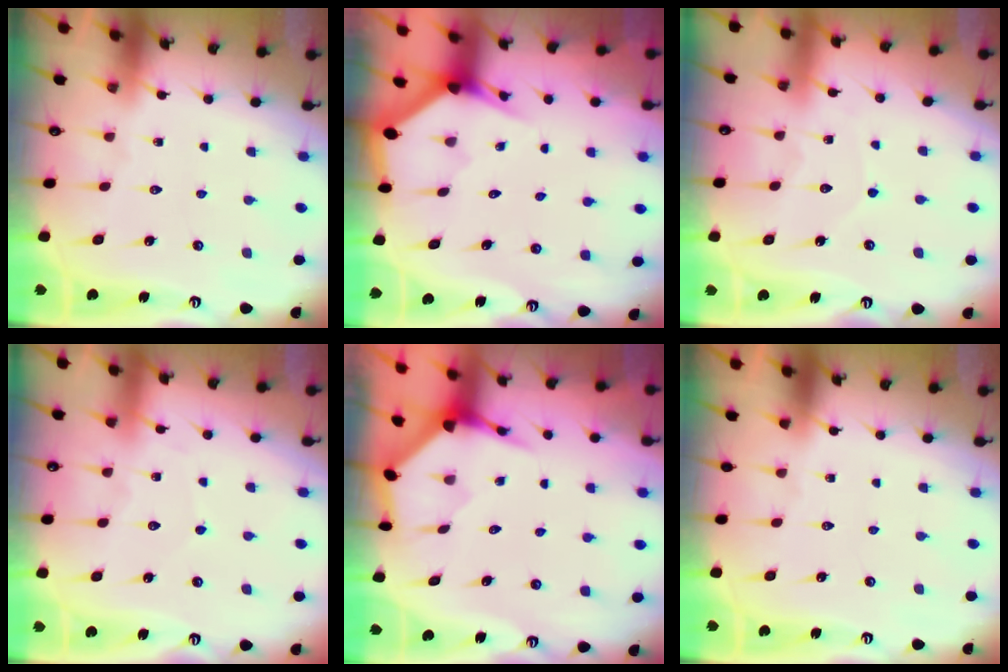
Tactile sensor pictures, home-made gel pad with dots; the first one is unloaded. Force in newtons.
{"total": 2.6, "press": 2.6, "slide": 0.2}
{"total": 3.8, "press": 3.7, "slide": 0.4}
{"total": 4.2, "press": 4.2, "slide": 0.5}
{"total": 4.0, "press": 4.0, "slide": 0.4}
{"total": 0.0}